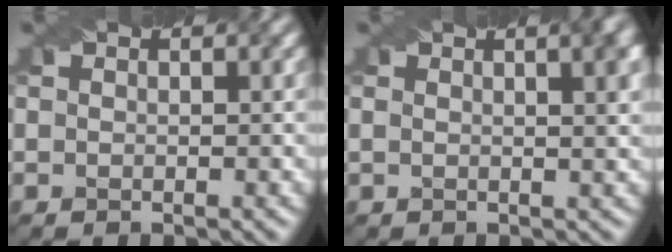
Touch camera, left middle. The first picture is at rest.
{"total": 4.3, "force": [1.5, 1.8, 3.6], "torque": [-0.024, 0.014, 0.010]}